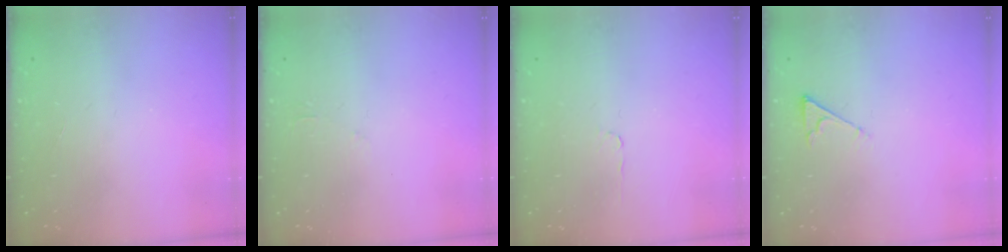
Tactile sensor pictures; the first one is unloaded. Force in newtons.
{"total": 2.3, "press": 2.3, "slide": 0.4}
{"total": 2.8, "press": 2.8, "slide": 0.4}
{"total": 3.3, "press": 3.2, "slide": 0.6}